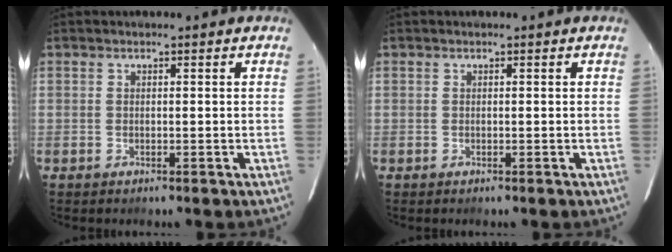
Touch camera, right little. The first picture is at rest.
{"total": 0.0}